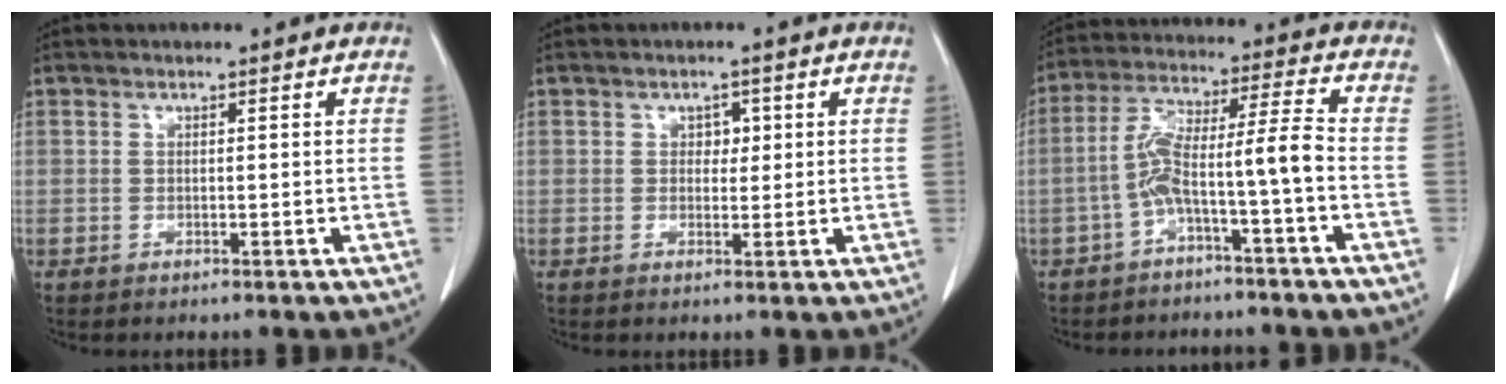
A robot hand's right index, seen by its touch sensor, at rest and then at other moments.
{"total": 2.0, "force": [0.5, 1.4, 1.2], "torque": [-0.012, 0.001, 0.006]}
{"total": 8.2, "force": [-3.1, -0.4, 7.6], "torque": [-0.142, 0.036, -0.056]}